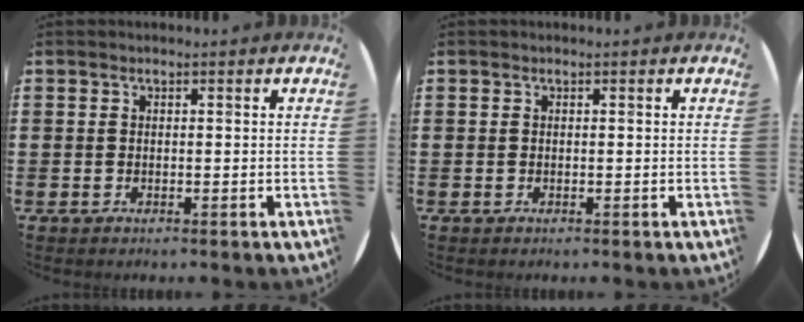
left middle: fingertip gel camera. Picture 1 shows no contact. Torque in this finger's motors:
{"motor_torque": [0.17, -0.32, 0.04, 0.01]}